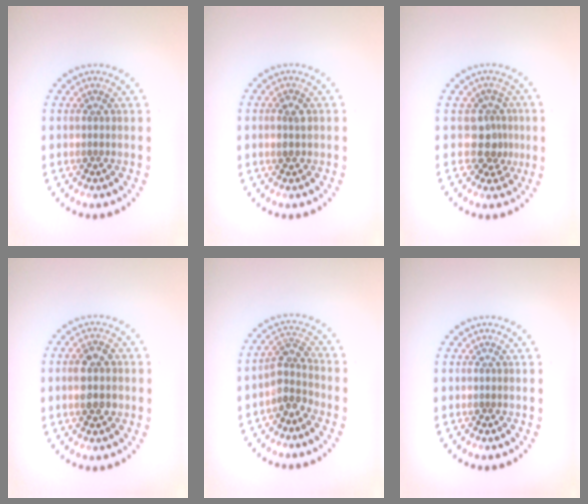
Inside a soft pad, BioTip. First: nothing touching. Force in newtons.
{"total": 1.4, "press": 1.4, "slide": 0.3}
{"total": 2.6, "press": 2.0, "slide": 1.6}
{"total": 3.1, "press": 3.1, "slide": 0.2}
{"total": 2.7, "press": 2.1, "slide": 1.7}
{"total": 0.0}